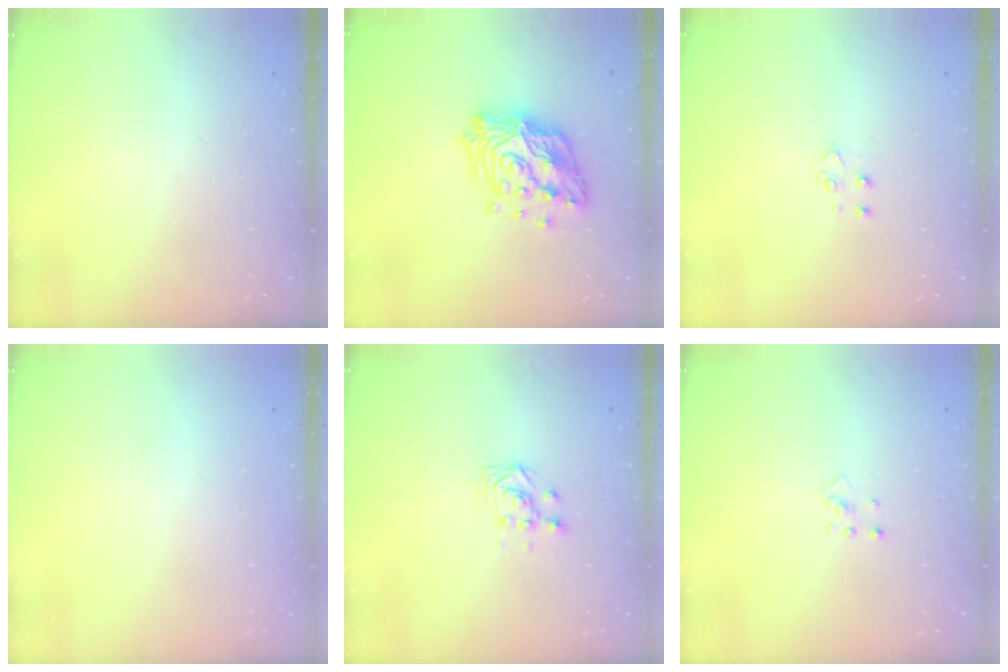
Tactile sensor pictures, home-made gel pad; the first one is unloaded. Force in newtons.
{"total": 17.5, "press": 17.4, "slide": 1.4}
{"total": 3.9, "press": 3.9, "slide": 0.3}
{"total": 0.0}
{"total": 3.0, "press": 3.0, "slide": 0.0}
{"total": 2.9, "press": 2.9, "slide": 0.3}